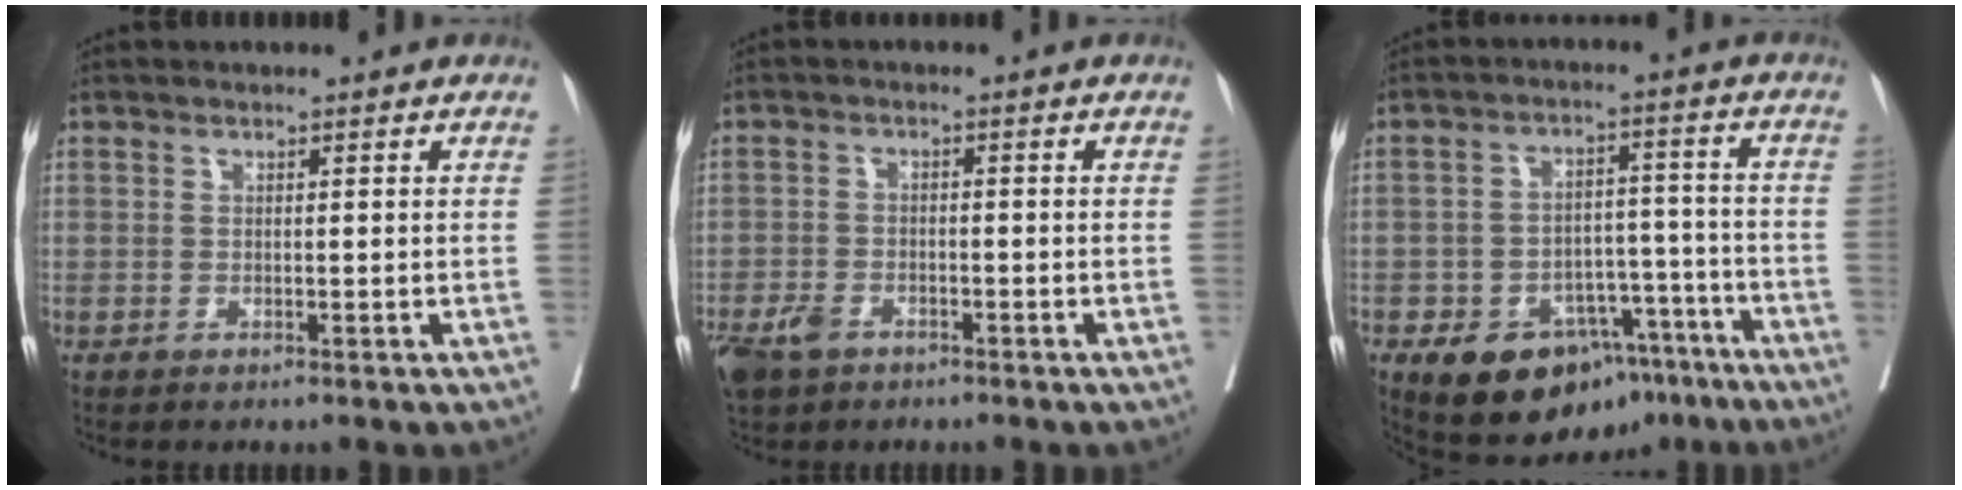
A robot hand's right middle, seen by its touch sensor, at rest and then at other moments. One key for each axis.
{"total": 5.6, "fx": -3.7, "fy": 3.3, "fz": 2.7, "tx": -0.053, "ty": -0.004, "tz": -0.063}
{"total": 13.2, "fx": -8.2, "fy": 7.9, "fz": 6.6, "tx": -0.077, "ty": 0.030, "tz": -0.115}